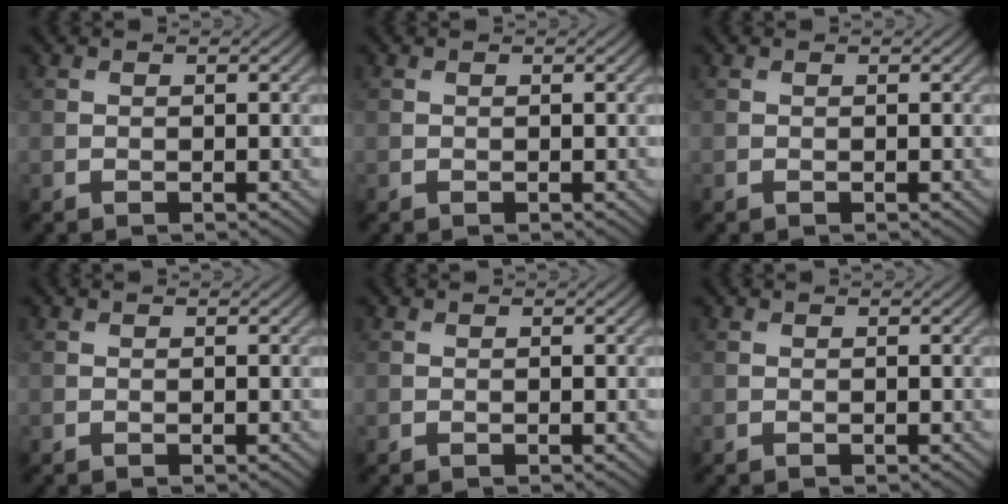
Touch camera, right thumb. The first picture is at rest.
{"total": 0.0}
{"total": 0.0}
{"total": 0.0}
{"total": 0.0}
{"total": 0.0}